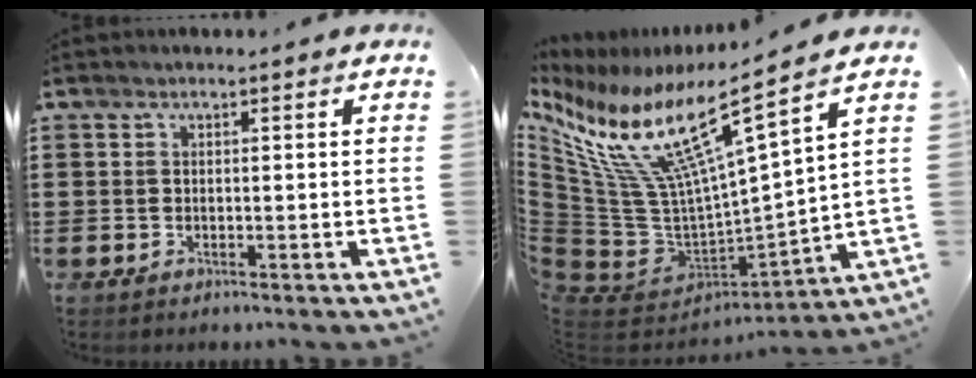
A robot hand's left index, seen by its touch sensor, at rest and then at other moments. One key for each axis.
{"total": 14.0, "fx": 9.0, "fy": 2.9, "fz": 10.2, "tx": -0.238, "ty": -0.073, "tz": 0.147}